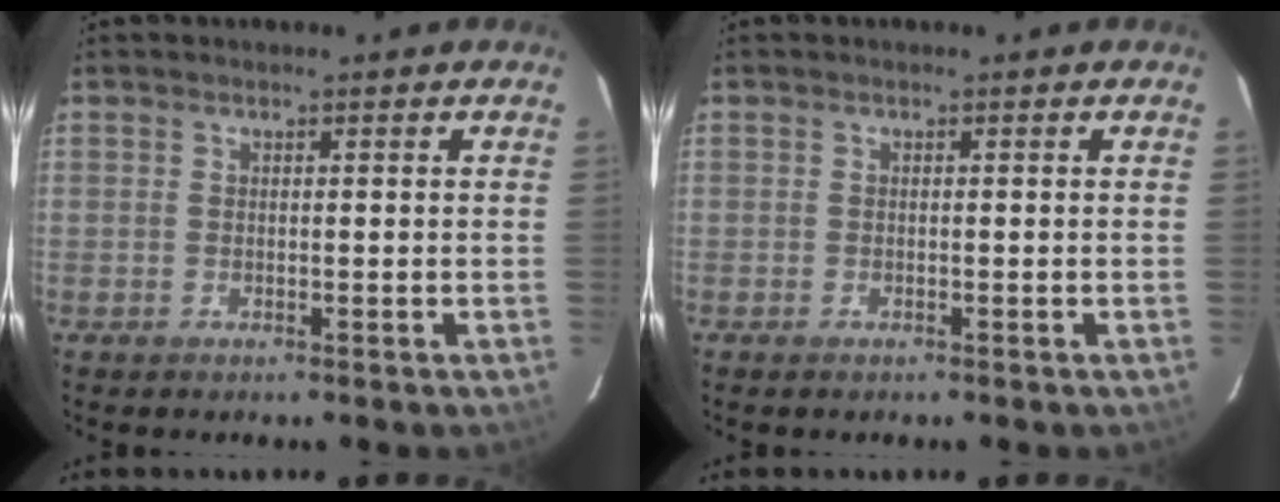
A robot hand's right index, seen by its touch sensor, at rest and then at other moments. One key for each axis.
{"total": 0.5, "fx": -0.4, "fy": 0.2, "fz": 0.2, "tx": -0.006, "ty": -0.002, "tz": -0.009}